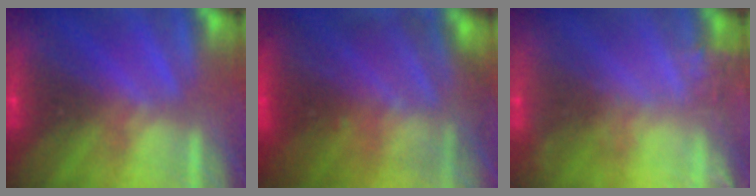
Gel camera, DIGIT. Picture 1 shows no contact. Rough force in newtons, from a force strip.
{"total": 9.0}
{"total": 7.1}